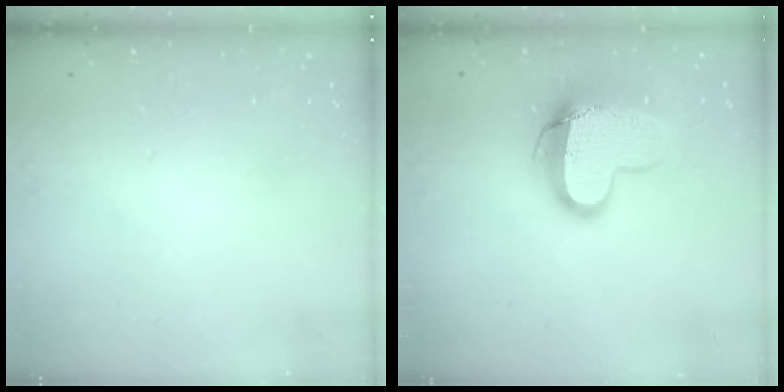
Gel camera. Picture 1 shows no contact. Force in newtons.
{"total": 13.1, "press": 13.0, "slide": 1.1}